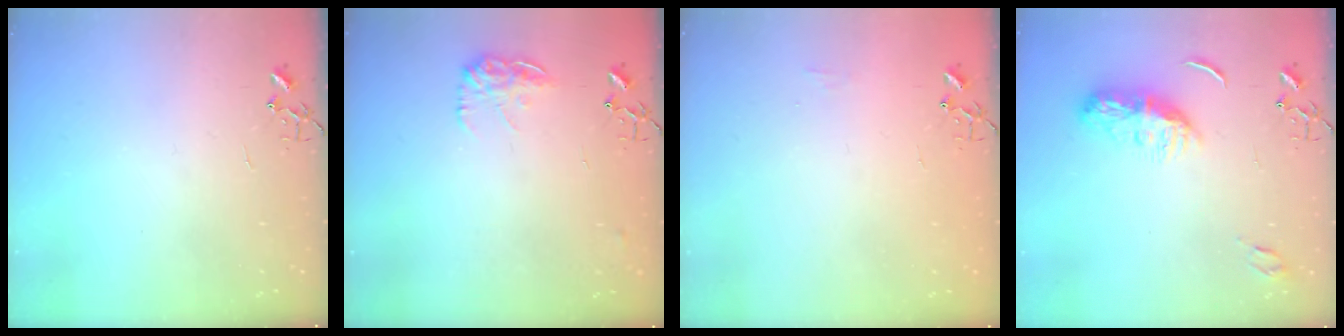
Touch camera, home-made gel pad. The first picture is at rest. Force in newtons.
{"total": 10.8, "press": 10.7, "slide": 0.6}
{"total": 5.1, "press": 5.1, "slide": 0.7}
{"total": 9.4, "press": 9.4, "slide": 0.4}